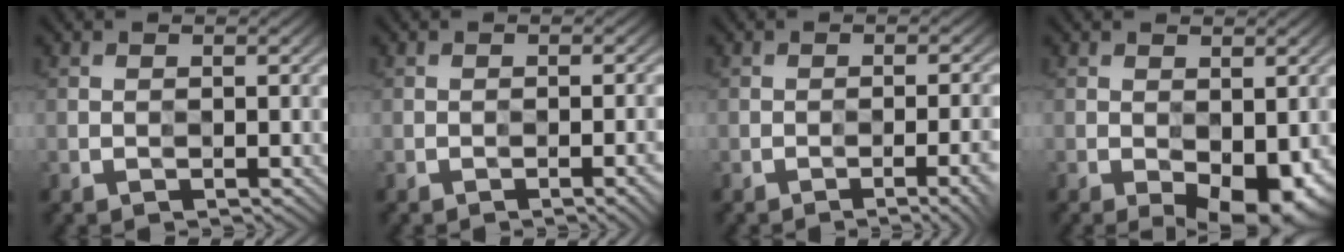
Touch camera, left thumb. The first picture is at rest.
{"total": 3.0, "force": [-2.0, 0.4, 2.2], "torque": [-0.022, -0.004, -0.021]}
{"total": 5.6, "force": [-3.1, 1.5, 4.4], "torque": [-0.031, 0.003, -0.024]}
{"total": 6.8, "force": [-3.0, 3.2, 5.2], "torque": [-0.078, -0.019, -0.033]}